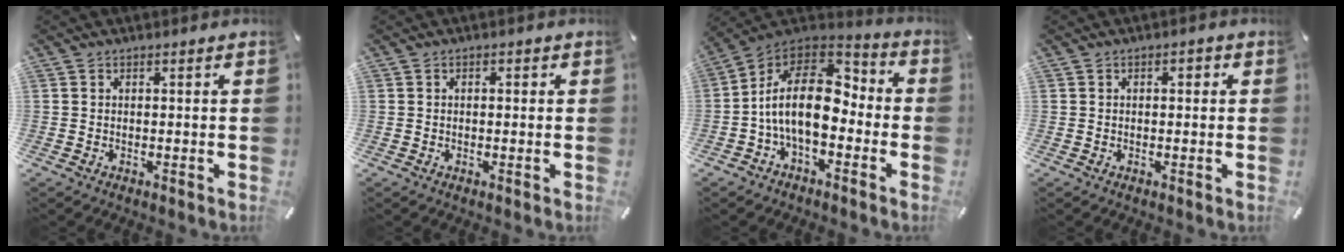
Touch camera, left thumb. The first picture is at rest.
{"total": 0.9, "force": [-0.2, 0.7, 0.6], "torque": [-0.013, 0.004, -0.005]}
{"total": 17.1, "force": [-1.8, 9.9, 13.9], "torque": [-0.280, 0.009, -0.033]}
{"total": 1.1, "force": [-0.4, 0.7, 0.7], "torque": [-0.016, 0.004, -0.009]}